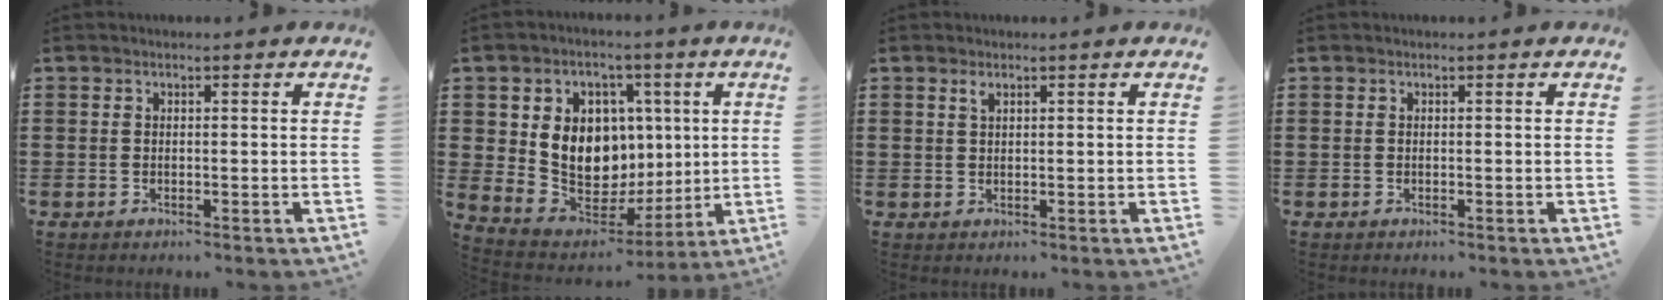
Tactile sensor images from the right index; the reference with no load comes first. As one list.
[{"total": 10.9, "force": [2.2, 9.5, 4.9], "torque": [-0.122, -0.011, 0.050]}, {"total": 1.0, "force": [0.7, 0.3, 0.7], "torque": [-0.016, 0.002, 0.012]}, {"total": 0.0}]